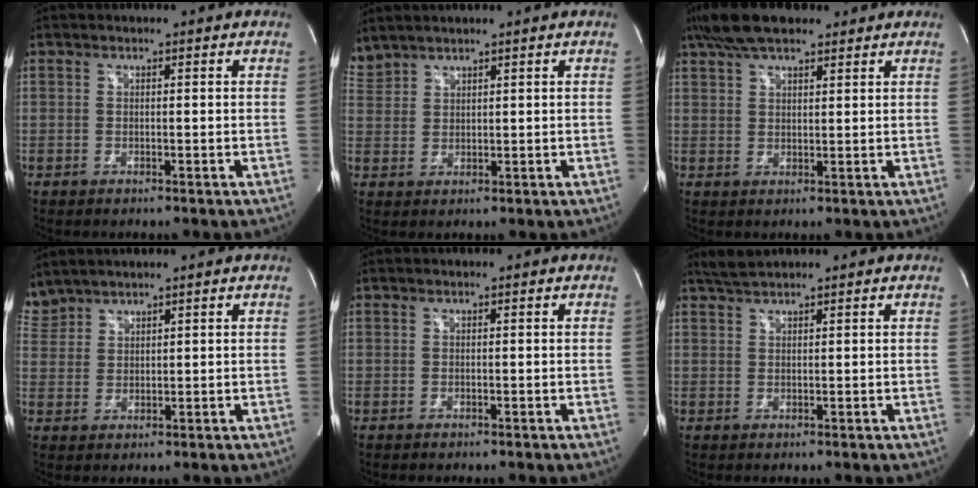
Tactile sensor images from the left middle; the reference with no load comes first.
{"total": 3.4, "force": [3.3, 0.5, 0.2], "torque": [-0.020, 0.019, 0.080]}
{"total": 9.1, "force": [6.9, 3.0, 5.2], "torque": [-0.101, 0.030, 0.121]}
{"total": 4.1, "force": [4.0, 0.8, 0.1], "torque": [-0.018, 0.018, 0.092]}
{"total": 0.0}
{"total": 2.4, "force": [2.3, 0.0, 0.7], "torque": [-0.021, 0.012, 0.048]}